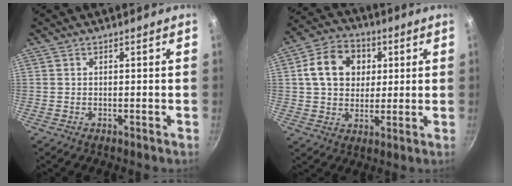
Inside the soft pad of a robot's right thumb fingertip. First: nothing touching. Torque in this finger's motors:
{"motor_torque": [0.31, 2.94, 1.37, 0.11, 0.09]}